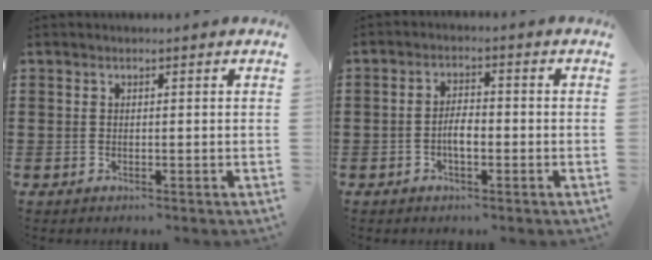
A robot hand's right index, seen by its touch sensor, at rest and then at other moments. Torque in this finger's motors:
{"motor_torque": [2.14, 0.00, 0.19, 0.06]}